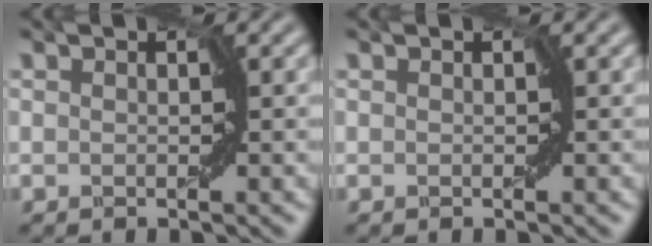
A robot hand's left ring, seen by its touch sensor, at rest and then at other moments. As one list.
[{"total": 0.0}]